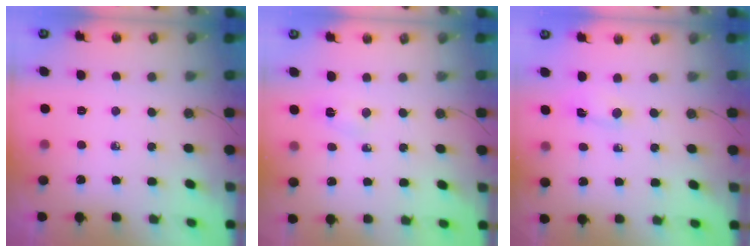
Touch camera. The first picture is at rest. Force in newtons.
{"total": 2.3, "press": 2.3, "slide": 0.3}
{"total": 1.1, "press": 1.0, "slide": 0.6}